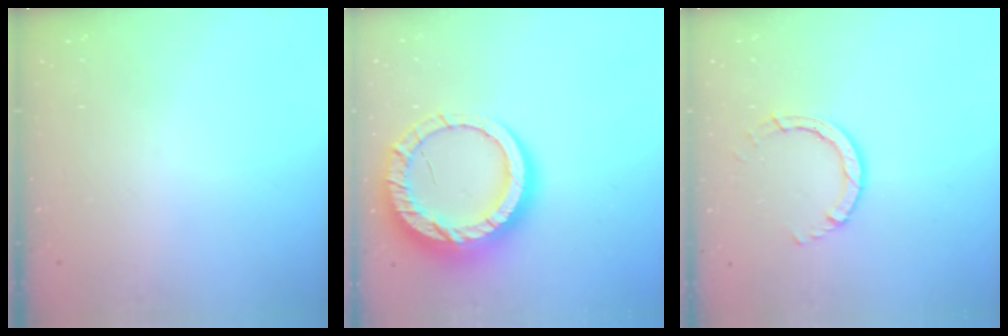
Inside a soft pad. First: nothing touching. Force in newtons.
{"total": 20.2, "press": 20.1, "slide": 2.0}
{"total": 4.7, "press": 4.7, "slide": 0.3}